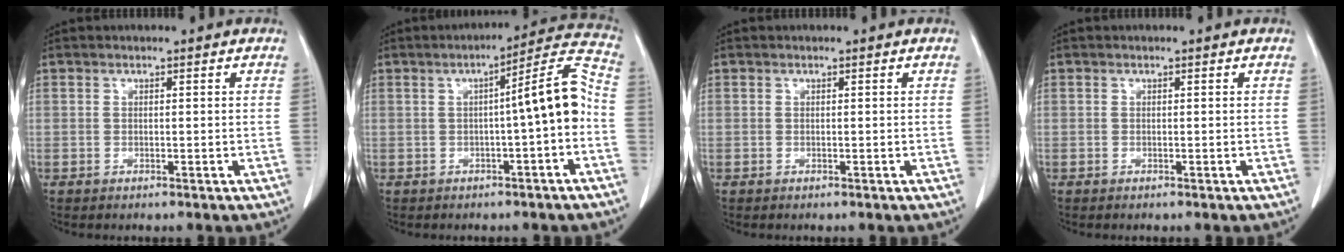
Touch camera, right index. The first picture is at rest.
{"total": 8.5, "force": [-1.1, 0.1, 8.4], "torque": [-0.113, 0.027, -0.021]}
{"total": 0.0}
{"total": 0.0}